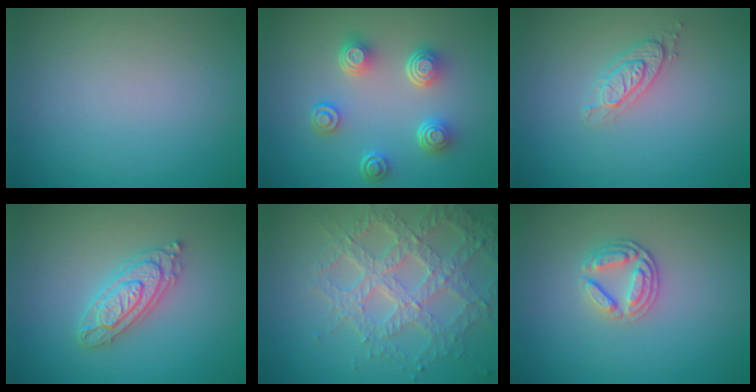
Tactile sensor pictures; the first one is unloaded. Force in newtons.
{"total": 4.9, "press": 3.5, "slide": 3.4}
{"total": 2.1, "press": 2.0, "slide": 0.7}
{"total": 4.0, "press": 4.0, "slide": 0.6}
{"total": 7.0, "press": 5.2, "slide": 4.7}
{"total": 2.6, "press": 2.5, "slide": 0.7}